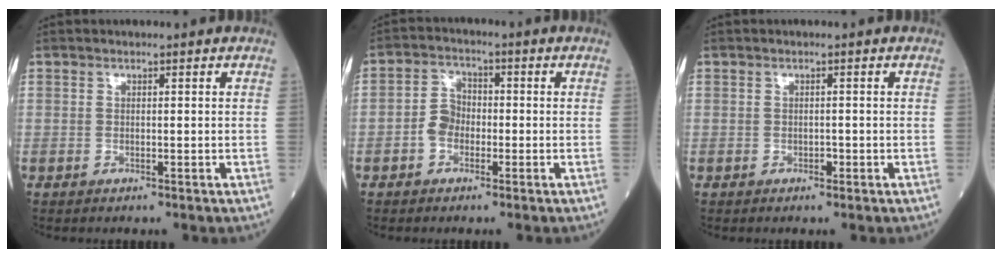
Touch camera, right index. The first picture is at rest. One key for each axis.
{"total": 3.9, "fx": -1.4, "fy": 2.9, "fz": 2.3, "tx": -0.046, "ty": 0.012, "tz": -0.031}
{"total": 0.6, "fx": -0.4, "fy": 0.4, "fz": 0.4, "tx": -0.005, "ty": 0.002, "tz": -0.006}